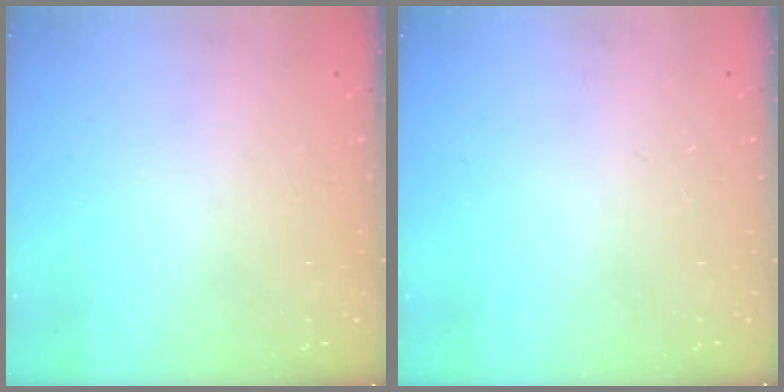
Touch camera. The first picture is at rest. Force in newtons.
{"total": 0.0}